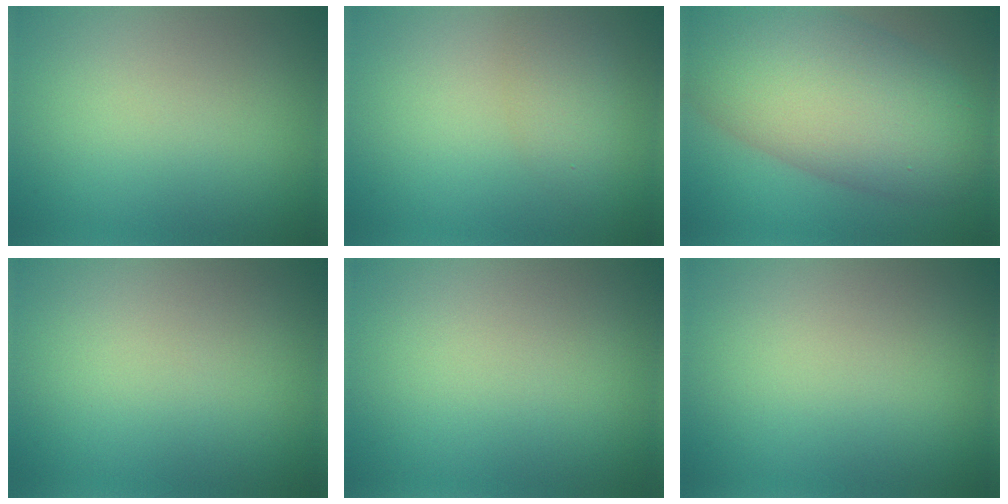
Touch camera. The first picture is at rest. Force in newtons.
{"total": 2.3, "press": 2.3, "slide": 0.1}
{"total": 12.7, "press": 12.7, "slide": 0.8}
{"total": 0.0}
{"total": 0.0}
{"total": 0.0}